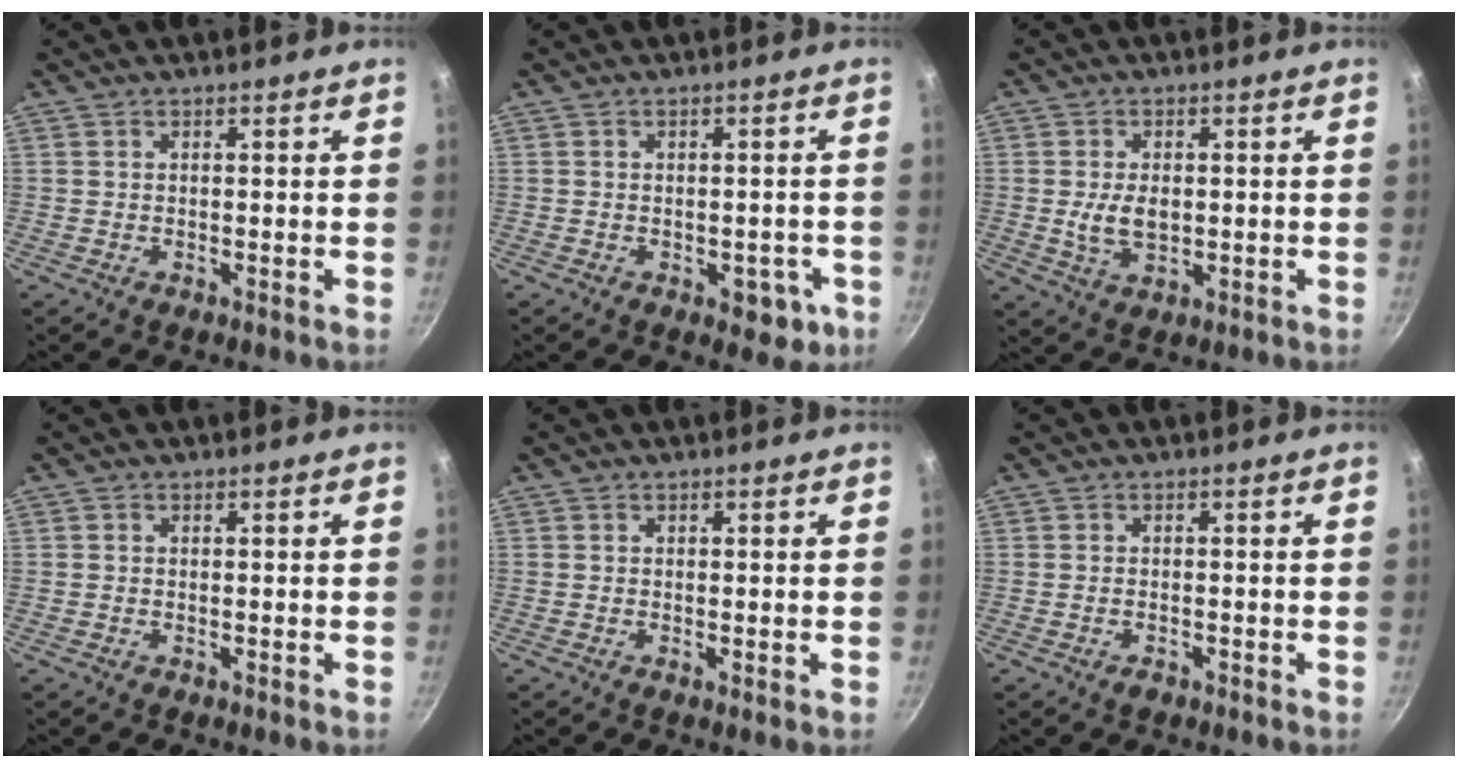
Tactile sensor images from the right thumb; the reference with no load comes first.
{"total": 4.9, "force": [-2.0, 3.0, 3.3], "torque": [-0.014, 0.010, -0.022]}
{"total": 5.5, "force": [0.0, 3.4, 4.3], "torque": [-0.076, -0.006, 0.004]}
{"total": 0.0}
{"total": 0.6, "force": [-0.1, 0.2, 0.6], "torque": [-0.014, -0.004, -0.003]}
{"total": 1.3, "force": [-0.8, 0.7, 0.7], "torque": [-0.012, 0.007, -0.013]}